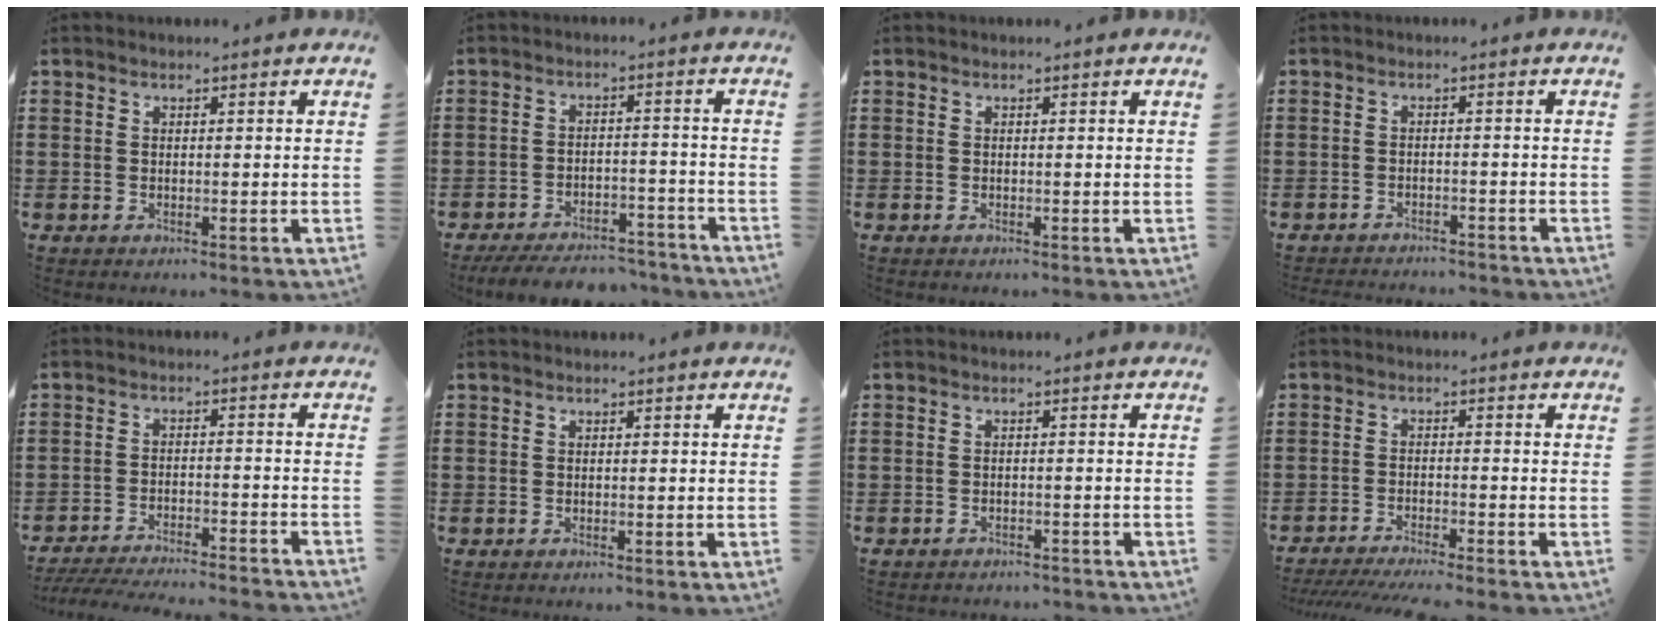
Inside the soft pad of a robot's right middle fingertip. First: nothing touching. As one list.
[{"total": 5.8, "force": [-5.6, 1.0, 1.4], "torque": [-0.023, 0.011, -0.109]}, {"total": 0.0}, {"total": 2.0, "force": [-2.0, 0.2, -0.1], "torque": [-0.006, 0.000, -0.043]}, {"total": 4.8, "force": [-4.7, -0.2, 1.1], "torque": [-0.026, -0.008, -0.095]}, {"total": 0.0}, {"total": 1.3, "force": [-1.3, 0.2, -0.1], "torque": [-0.005, 0.001, -0.028]}, {"total": 3.6, "force": [-3.4, -0.2, 1.2], "torque": [-0.027, -0.012, -0.069]}]